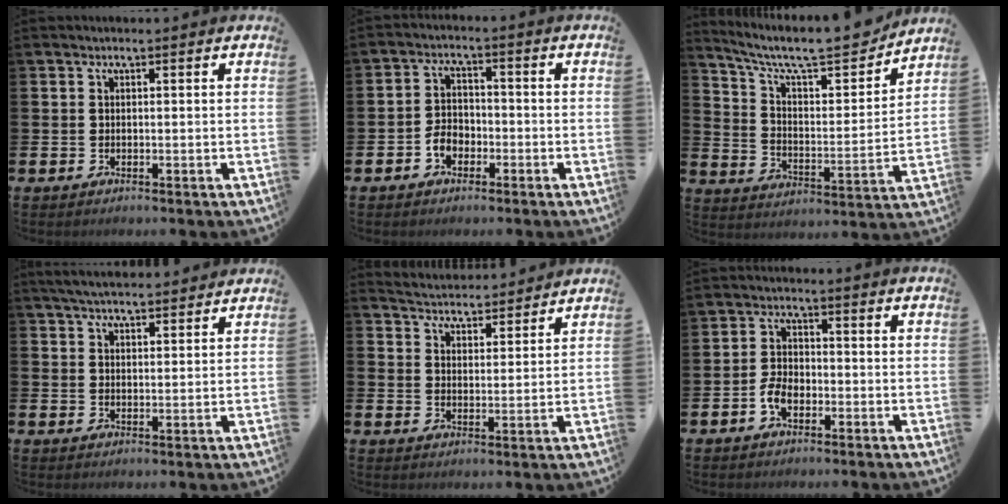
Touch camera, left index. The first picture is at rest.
{"total": 3.4, "force": [-1.8, 2.4, 1.5], "torque": [-0.025, 0.004, -0.039]}
{"total": 9.7, "force": [8.5, 2.3, 3.9], "torque": [-0.101, -0.064, 0.142]}
{"total": 4.3, "force": [4.2, 0.5, 0.8], "torque": [-0.022, -0.016, 0.077]}
{"total": 4.5, "force": [4.5, 0.4, -0.5], "torque": [-0.003, -0.032, 0.078]}
{"total": 3.4, "force": [-1.5, 2.0, 2.2], "torque": [-0.041, 0.007, -0.028]}